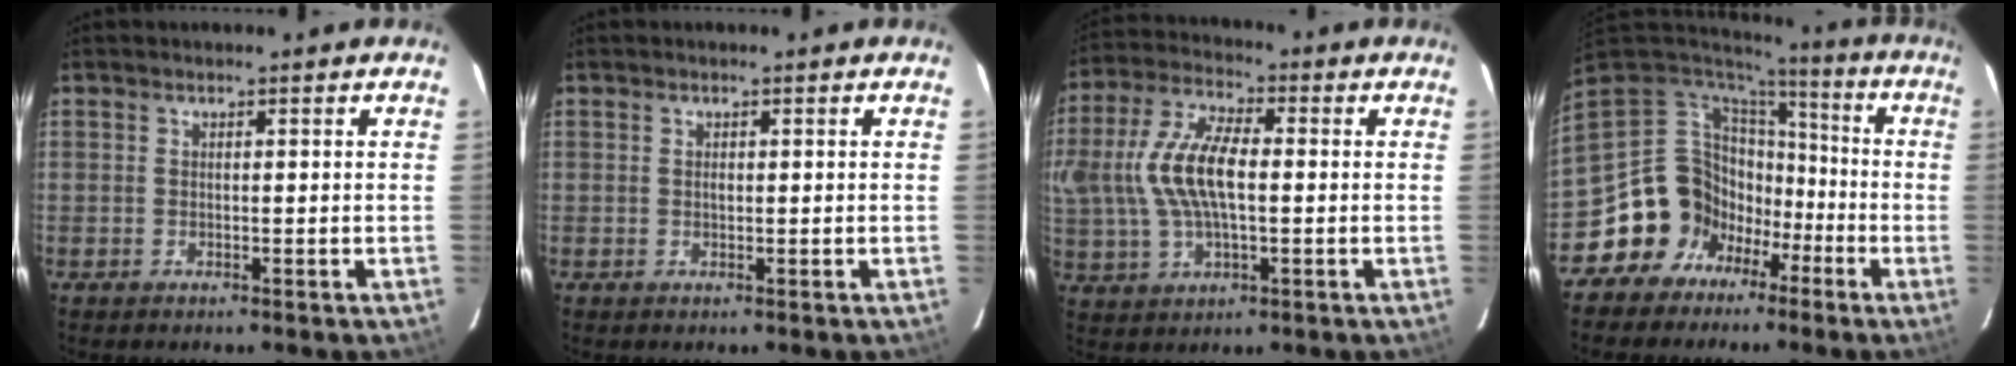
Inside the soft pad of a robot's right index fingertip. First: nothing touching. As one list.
[{"total": 0.5, "force": [0.1, 0.4, 0.3], "torque": [-0.006, 0.002, 0.003]}, {"total": 14.4, "force": [0.3, 6.6, 12.8], "torque": [-0.267, 0.011, 0.008]}, {"total": 13.8, "force": [-6.0, 11.8, 3.8], "torque": [-0.089, 0.038, -0.099]}]